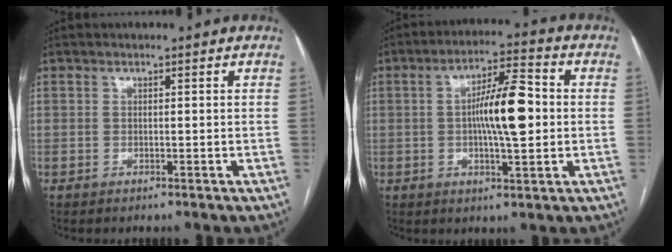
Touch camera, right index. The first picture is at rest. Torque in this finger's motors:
{"motor_torque": [1.66, 0.07, 0.77, 0.18]}